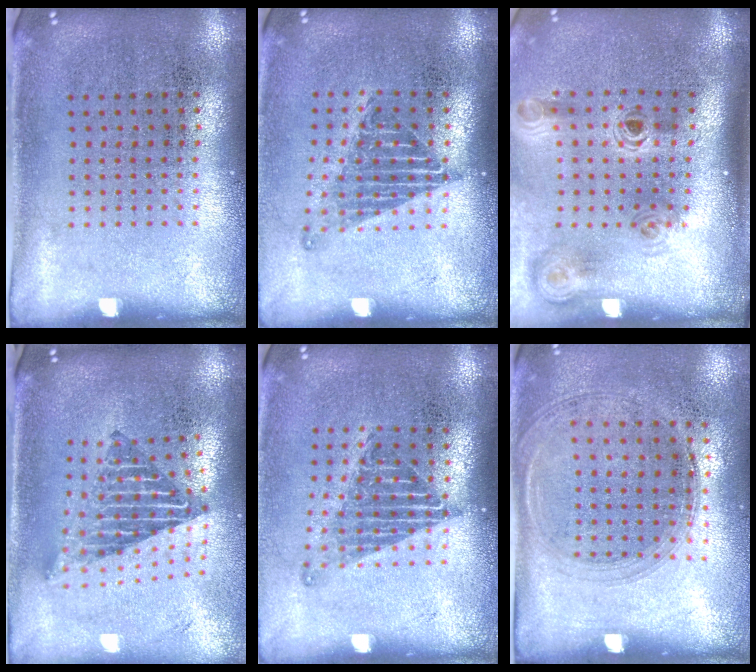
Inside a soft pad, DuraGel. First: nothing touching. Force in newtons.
{"total": 1.3, "press": 1.1, "slide": 0.8}
{"total": 1.6, "press": 1.3, "slide": 1.0}
{"total": 2.2, "press": 1.6, "slide": 1.6}
{"total": 1.3, "press": 1.1, "slide": 0.8}
{"total": 1.4, "press": 1.2, "slide": 0.6}